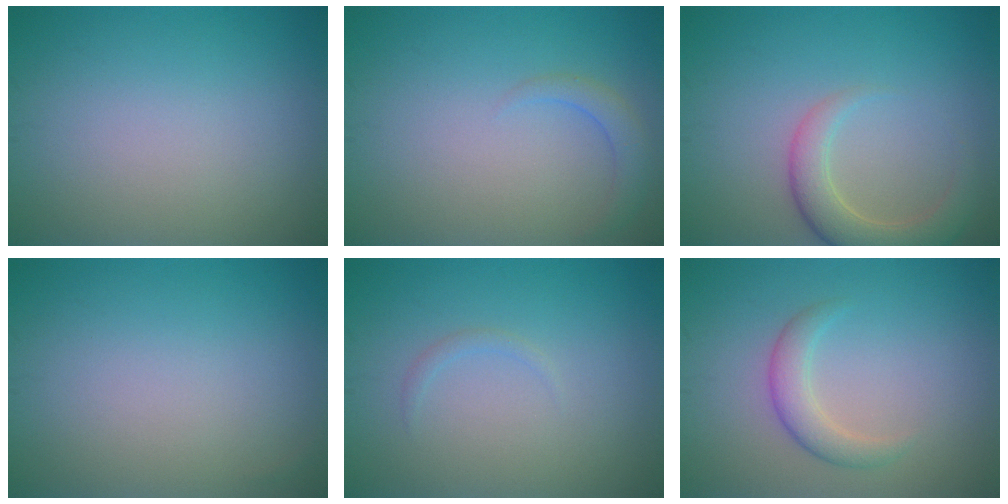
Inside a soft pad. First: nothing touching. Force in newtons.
{"total": 1.7, "press": 1.7, "slide": 0.3}
{"total": 4.1, "press": 4.0, "slide": 0.6}
{"total": 0.0}
{"total": 0.7, "press": 0.7, "slide": 0.1}
{"total": 2.4, "press": 2.4, "slide": 0.2}